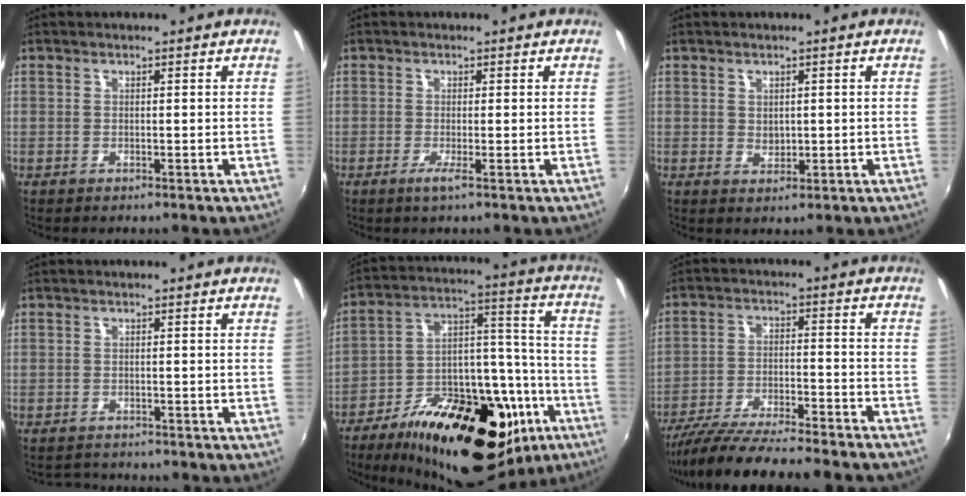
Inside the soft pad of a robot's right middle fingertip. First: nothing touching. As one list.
[{"total": 1.5, "force": [-0.7, -0.4, 1.3], "torque": [-0.028, -0.007, -0.017]}, {"total": 1.7, "force": [0.4, 1.4, 0.9], "torque": [-0.010, 0.001, 0.008]}, {"total": 2.3, "force": [-2.2, 0.6, 0.1], "torque": [-0.009, -0.005, -0.038]}, {"total": 33.2, "force": [-19.3, 15.4, 22.2], "torque": [-0.340, 0.023, -0.268]}, {"total": 19.5, "force": [-17.1, 1.1, 9.2], "torque": [-0.178, -0.046, -0.268]}]